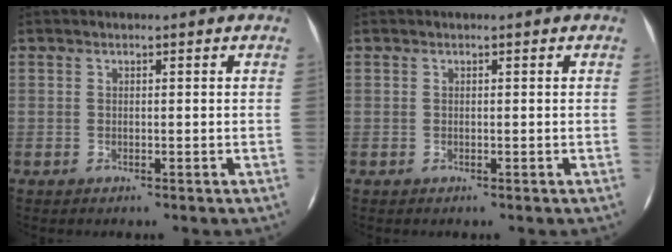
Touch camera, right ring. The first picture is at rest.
{"total": 0.0}